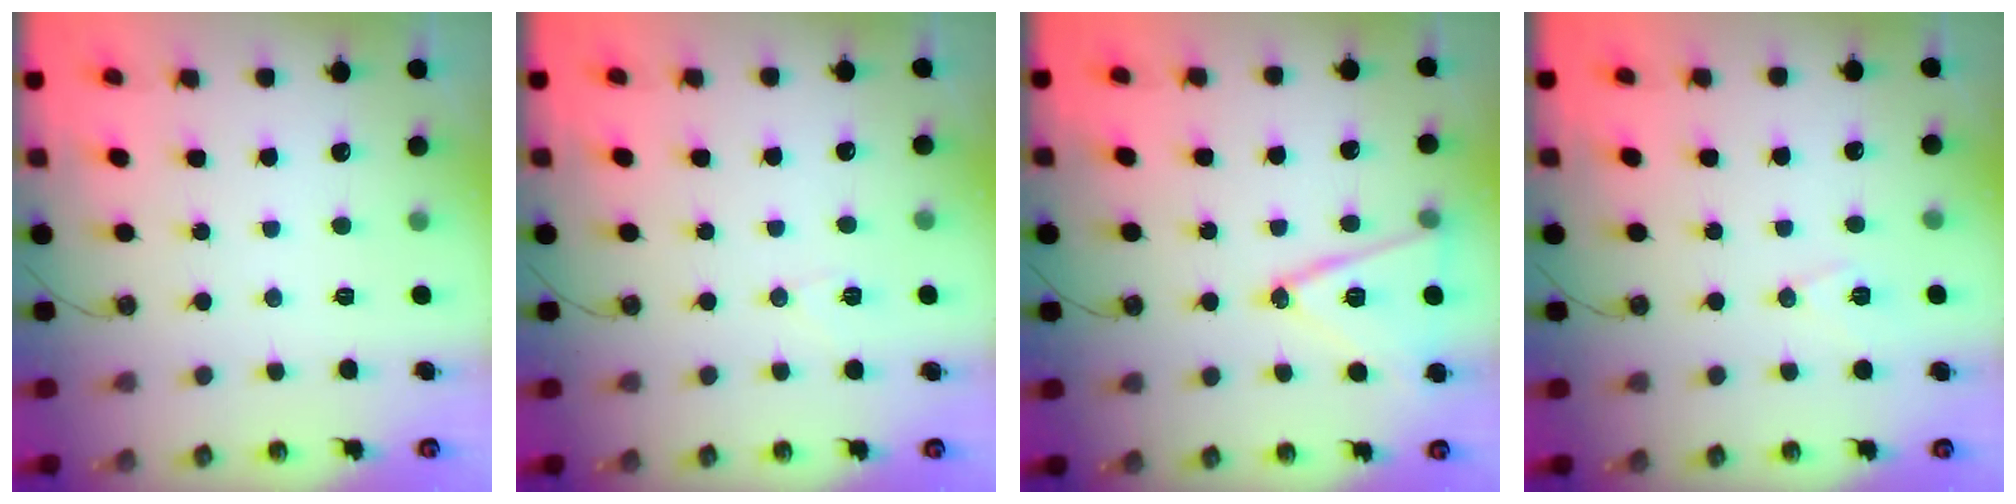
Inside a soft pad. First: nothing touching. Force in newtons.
{"total": 6.3, "press": 6.2, "slide": 1.1}
{"total": 14.2, "press": 13.8, "slide": 3.5}
{"total": 6.9, "press": 5.8, "slide": 3.7}